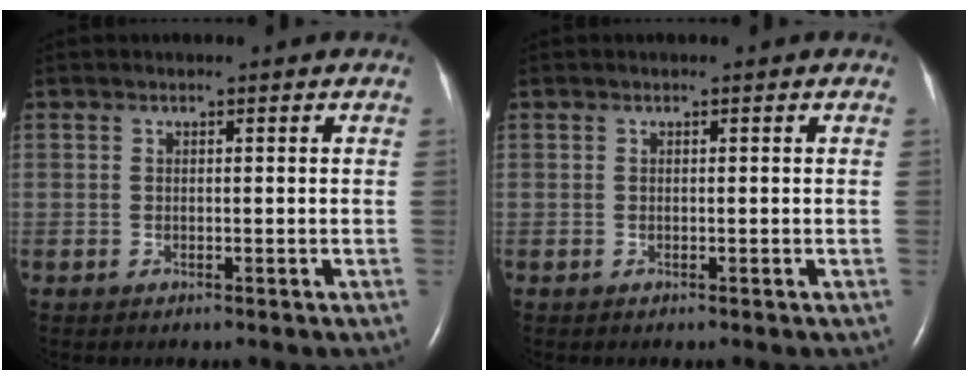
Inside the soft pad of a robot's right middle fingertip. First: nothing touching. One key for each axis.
{"total": 0.0}